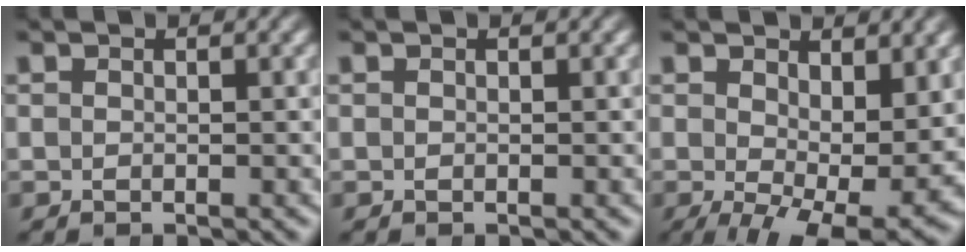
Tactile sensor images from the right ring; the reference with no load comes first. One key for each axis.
{"total": 0.0}
{"total": 6.7, "fx": -1.4, "fy": 2.9, "fz": 5.9, "tx": -0.084, "ty": -0.053, "tz": 0.004}